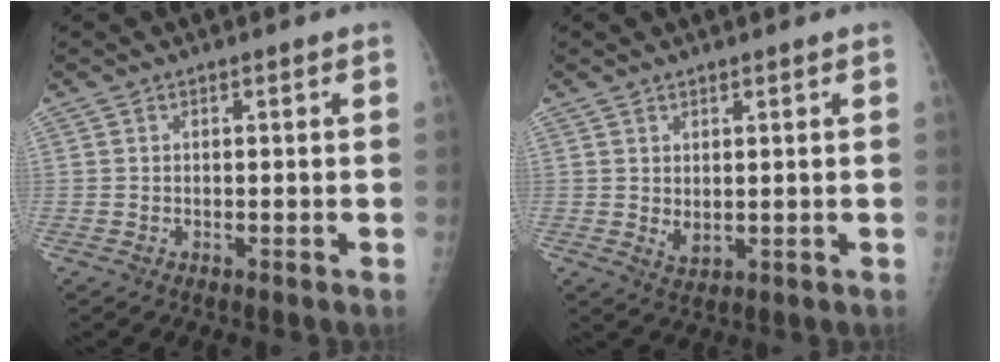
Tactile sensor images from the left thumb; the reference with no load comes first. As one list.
[{"total": 2.8, "force": [0.9, 1.4, 2.2], "torque": [-0.032, -0.014, 0.022]}]